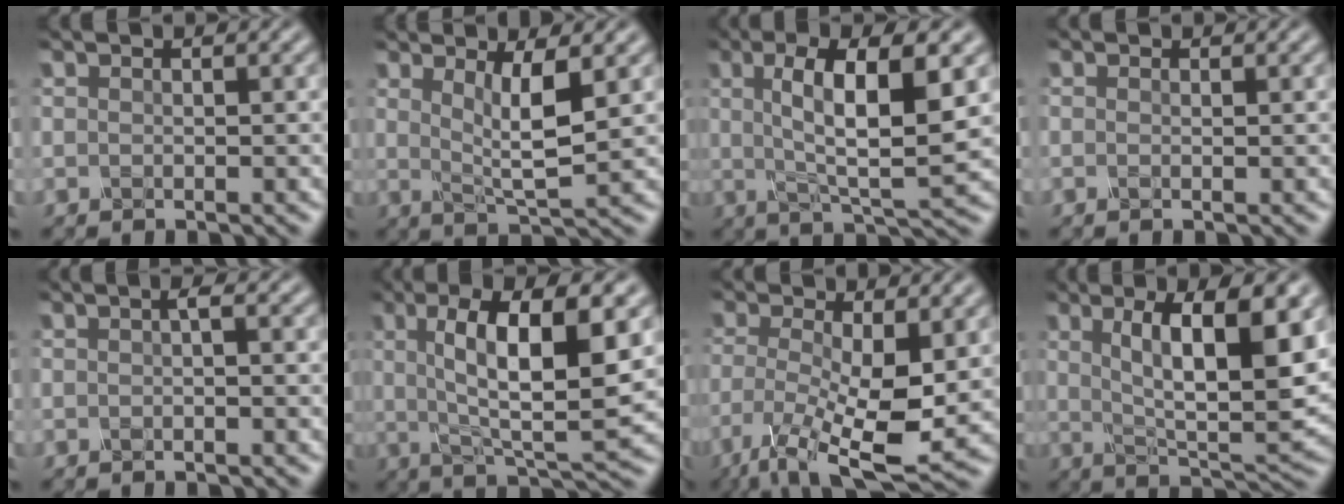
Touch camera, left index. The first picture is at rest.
{"total": 4.3, "force": [0.8, 0.8, 4.1], "torque": [-0.078, -0.012, 0.027]}
{"total": 8.7, "force": [1.3, 2.1, 8.3], "torque": [-0.133, -0.001, 0.029]}
{"total": 0.0}
{"total": 0.8, "force": [-0.4, 0.0, 0.7], "torque": [-0.016, -0.002, -0.002]}
{"total": 10.0, "force": [1.6, 2.7, 9.5], "torque": [-0.153, 0.001, 0.034]}
{"total": 8.7, "force": [-3.1, 3.3, 7.5], "torque": [-0.159, -0.022, -0.051]}
{"total": 10.2, "force": [2.5, 3.0, 9.4], "torque": [-0.145, -0.006, 0.050]}